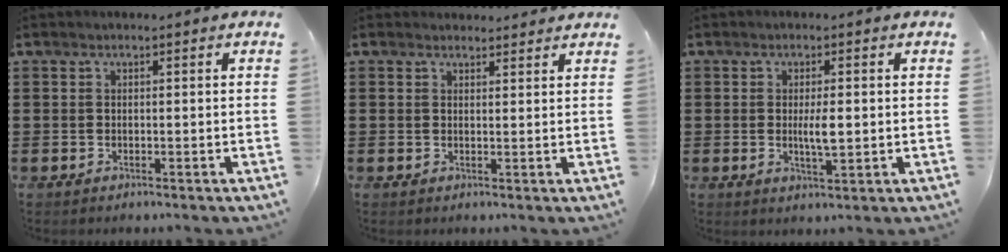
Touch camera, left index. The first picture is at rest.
{"total": 1.8, "force": [1.6, 0.8, -0.3], "torque": [0.000, 0.004, 0.032]}
{"total": 3.7, "force": [0.1, 0.8, 3.6], "torque": [-0.059, -0.005, -0.001]}